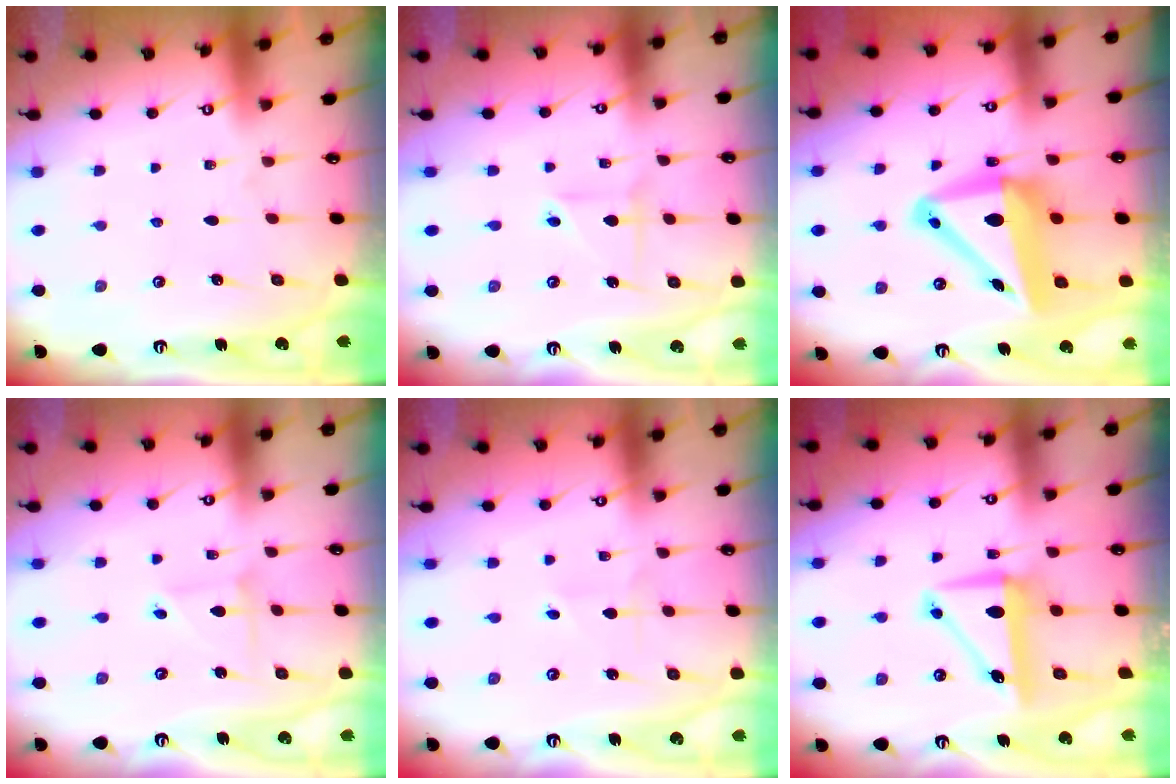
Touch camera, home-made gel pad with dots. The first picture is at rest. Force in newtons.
{"total": 2.5, "press": 2.3, "slide": 1.1}
{"total": 14.0, "press": 13.6, "slide": 3.3}
{"total": 2.6, "press": 2.6, "slide": 0.3}
{"total": 1.3, "press": 1.3, "slide": 0.1}
{"total": 8.1, "press": 8.0, "slide": 1.5}